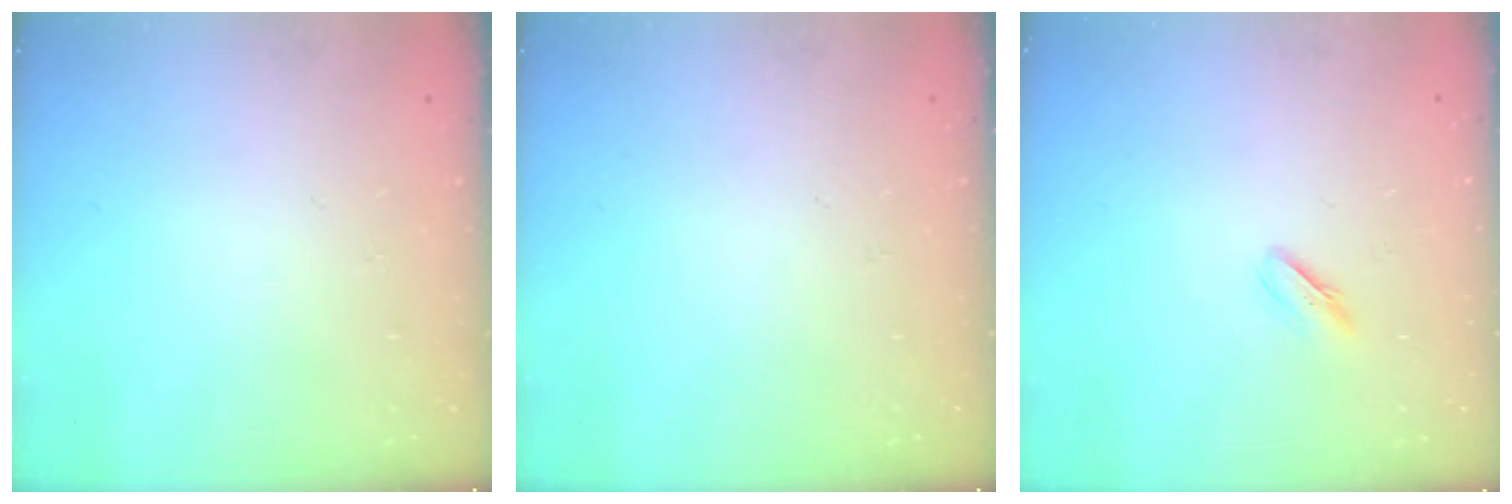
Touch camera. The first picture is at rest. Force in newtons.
{"total": 0.0}
{"total": 3.9, "press": 3.7, "slide": 1.2}